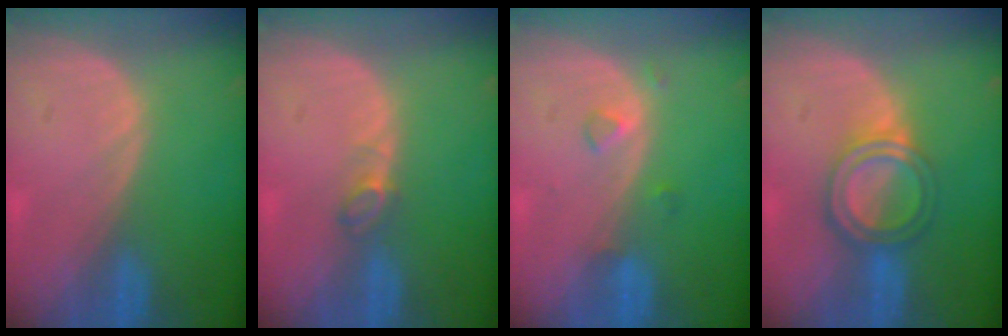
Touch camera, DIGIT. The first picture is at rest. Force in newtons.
{"total": 2.0, "press": 1.9, "slide": 0.4}
{"total": 1.8, "press": 1.8, "slide": 0.1}
{"total": 6.0, "press": 5.4, "slide": 2.7}